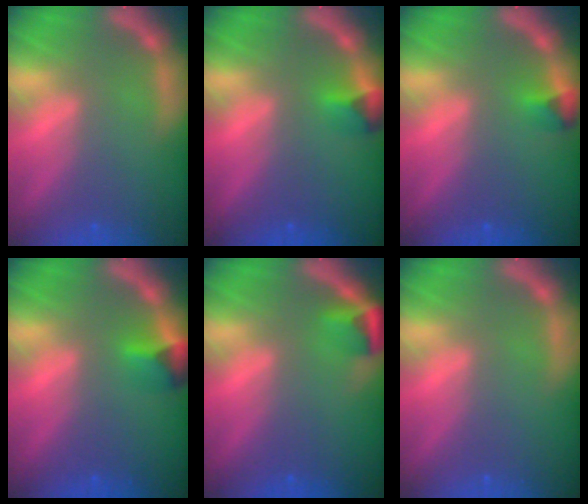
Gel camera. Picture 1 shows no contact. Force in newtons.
{"total": 1.9}
{"total": 1.4}
{"total": 2.4}
{"total": 2.4}
{"total": 0.0}